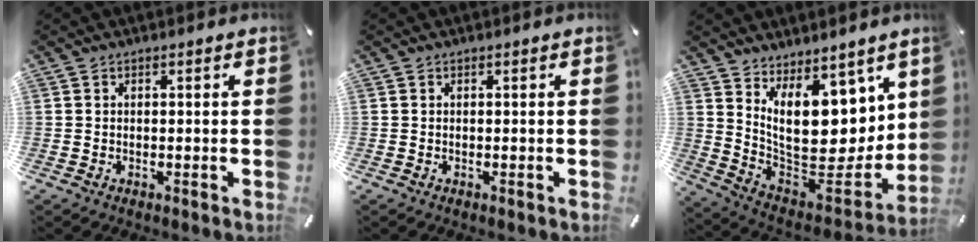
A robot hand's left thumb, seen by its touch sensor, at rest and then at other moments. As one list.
[{"total": 0.0}, {"total": 17.5, "force": [7.9, 10.7, 11.4], "torque": [-0.189, -0.094, 0.148]}]